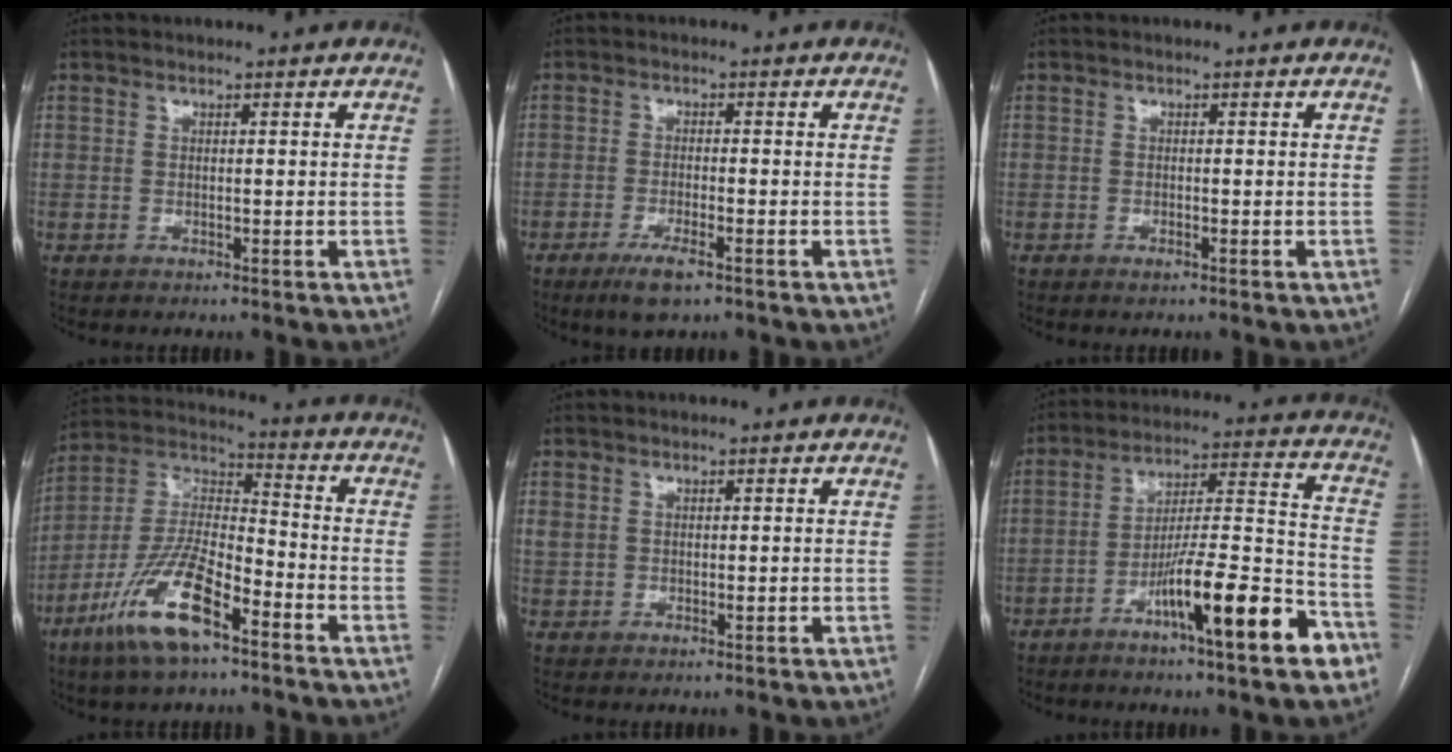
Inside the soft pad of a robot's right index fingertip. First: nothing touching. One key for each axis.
{"total": 4.7, "fx": -2.9, "fy": 0.8, "fz": 3.5, "tx": -0.072, "ty": -0.009, "tz": -0.049}
{"total": 0.7, "fx": -0.5, "fy": 0.1, "fz": 0.5, "tx": -0.007, "ty": 0.000, "tz": -0.006}
{"total": 14.8, "fx": -8.4, "fy": 4.0, "fz": 11.5, "tx": -0.236, "ty": -0.005, "tz": -0.157}
{"total": 1.6, "fx": 0.6, "fy": 1.2, "fz": 0.9, "tx": -0.023, "ty": 0.010, "tz": 0.019}
{"total": 15.5, "fx": -8.4, "fy": 1.1, "fz": 13.0, "tx": -0.203, "ty": 0.001, "tz": -0.132}